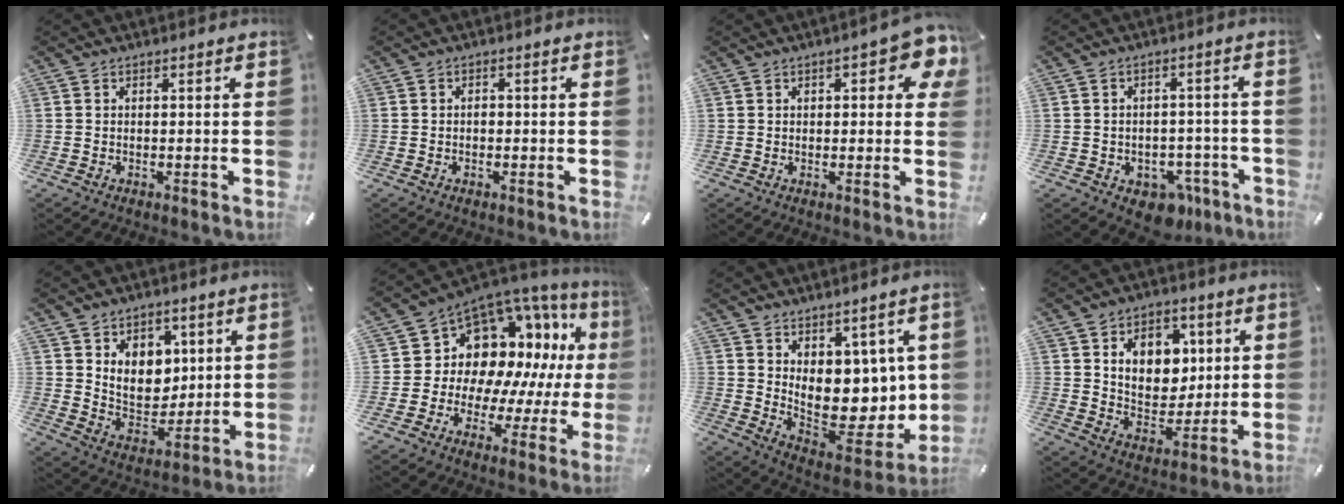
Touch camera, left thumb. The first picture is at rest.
{"total": 1.3, "force": [-0.3, 1.0, 0.8], "torque": [-0.016, 0.002, -0.006]}
{"total": 6.9, "force": [3.2, 3.2, 5.1], "torque": [-0.062, -0.009, 0.051]}
{"total": 7.1, "force": [-3.8, 5.1, 3.2], "torque": [-0.040, 0.031, -0.060]}
{"total": 10.2, "force": [4.5, 8.4, 3.6], "torque": [-0.056, -0.031, 0.087]}
{"total": 13.3, "force": [4.7, 11.5, 4.6], "torque": [-0.068, -0.076, 0.103]}
{"total": 10.6, "force": [2.4, 8.2, 6.4], "torque": [-0.080, -0.050, 0.062]}
{"total": 11.5, "force": [4.2, 9.1, 5.6], "torque": [-0.078, -0.019, 0.076]}